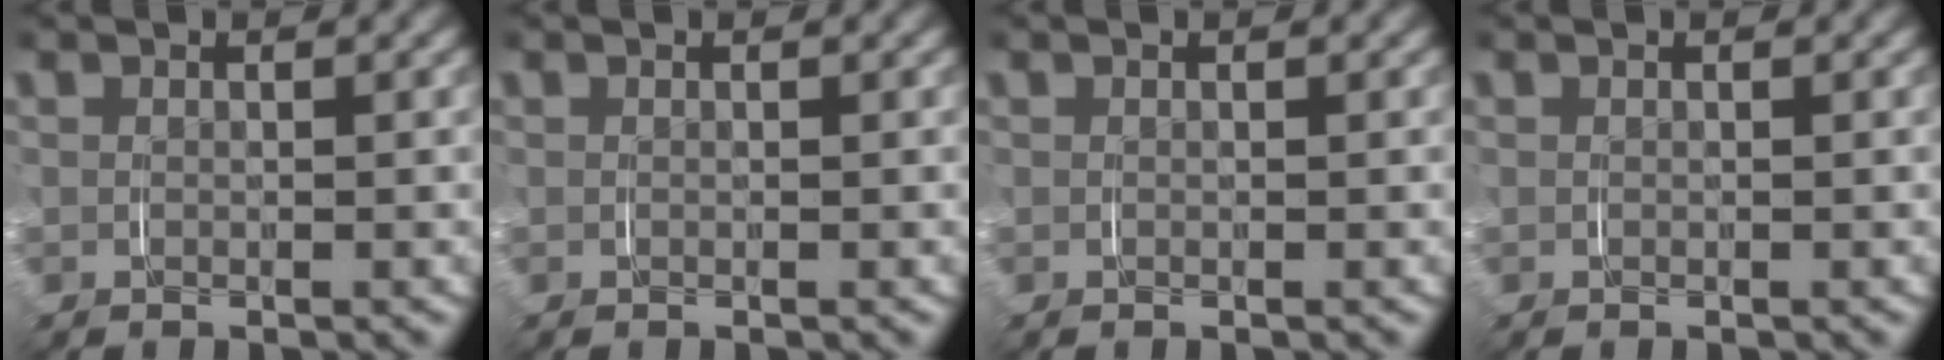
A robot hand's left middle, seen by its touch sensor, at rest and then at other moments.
{"total": 0.0}
{"total": 0.0}
{"total": 0.0}